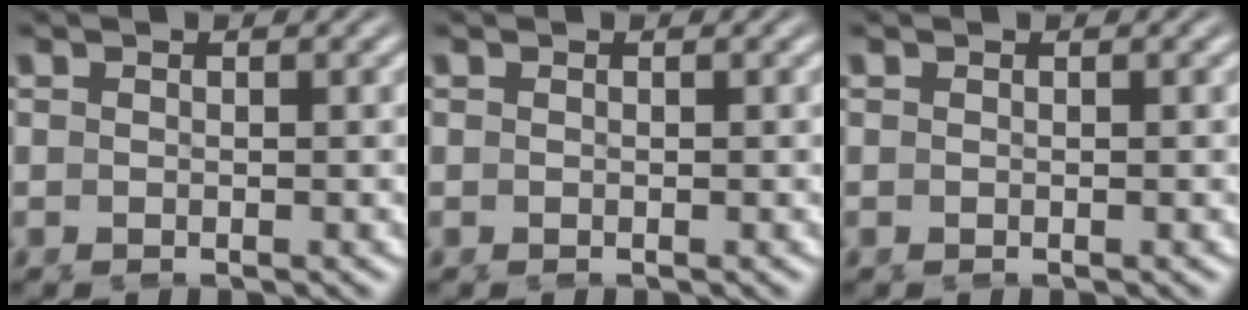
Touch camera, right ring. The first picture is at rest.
{"total": 0.0}
{"total": 0.0}